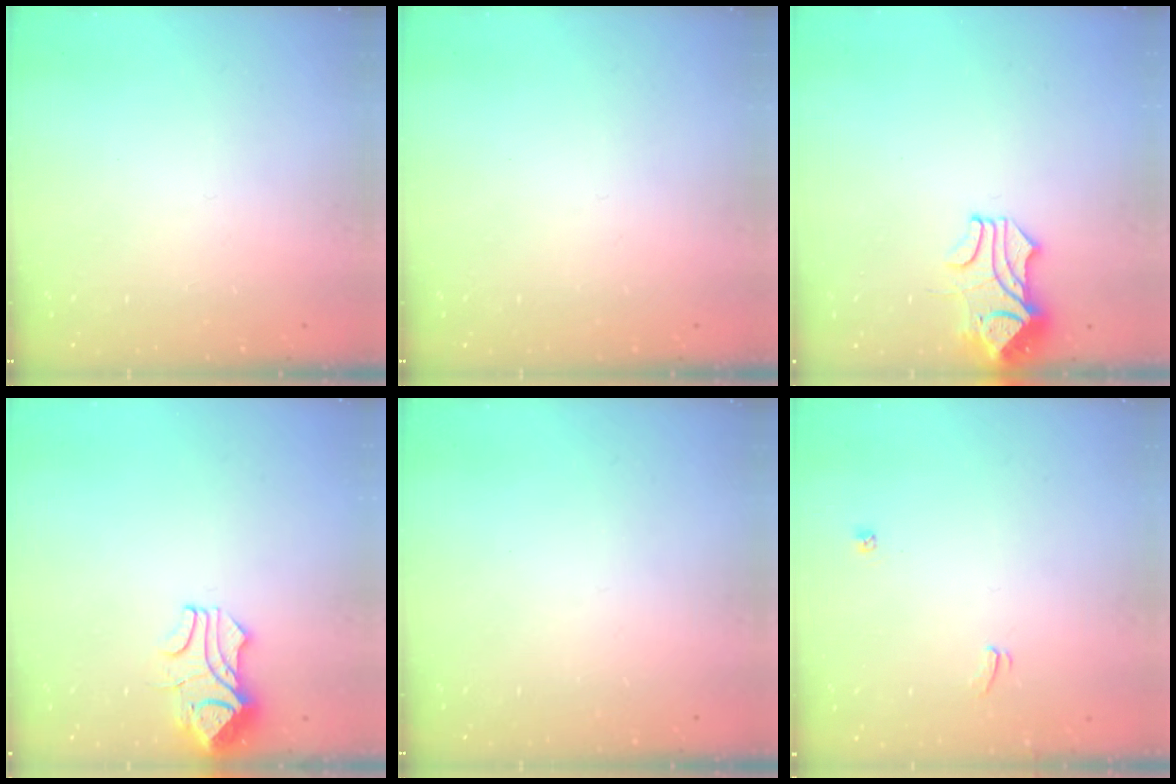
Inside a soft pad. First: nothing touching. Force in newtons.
{"total": 0.0}
{"total": 2.2, "press": 1.9, "slide": 1.1}
{"total": 3.5, "press": 3.4, "slide": 1.1}
{"total": 0.0}
{"total": 2.1, "press": 2.1, "slide": 0.3}